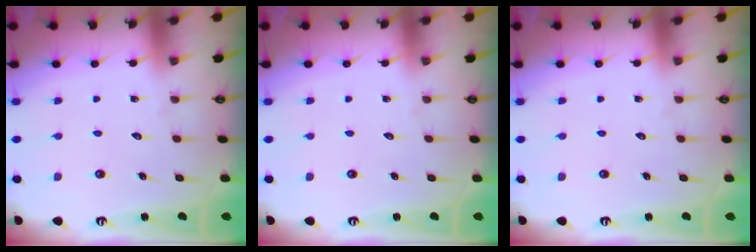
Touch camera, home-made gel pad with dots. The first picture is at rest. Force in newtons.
{"total": 0.0}
{"total": 0.0}